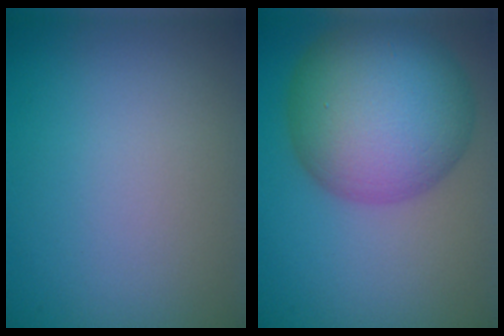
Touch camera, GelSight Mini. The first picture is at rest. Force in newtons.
{"total": 12.4, "press": 12.4, "slide": 0.4}